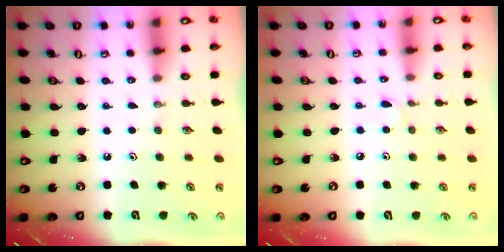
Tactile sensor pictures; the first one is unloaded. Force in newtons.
{"total": 3.4, "press": 3.4, "slide": 0.5}